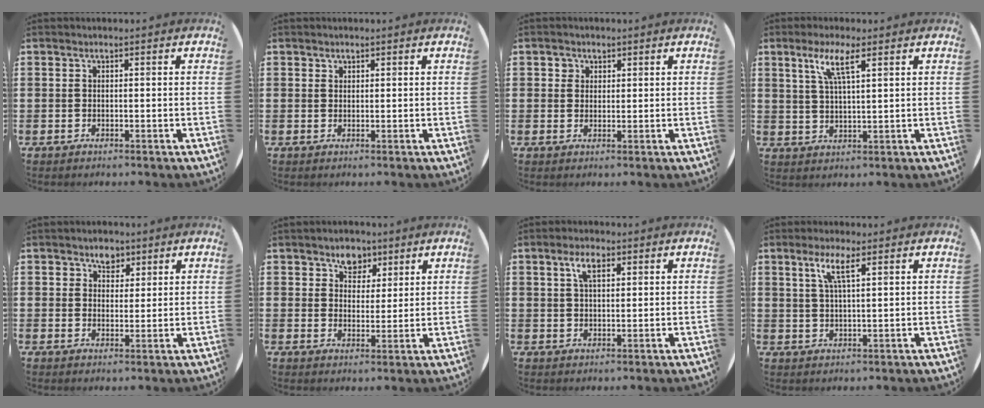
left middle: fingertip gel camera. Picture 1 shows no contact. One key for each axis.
{"total": 0.7, "fx": 0.6, "fy": 0.3, "fz": -0.1, "tx": 0.007, "ty": 0.000, "tz": 0.010}
{"total": 1.6, "fx": 1.1, "fy": 1.1, "fz": 0.2, "tx": 0.011, "ty": -0.003, "tz": 0.018}
{"total": 5.1, "fx": 3.0, "fy": 0.8, "fz": 4.0, "tx": -0.088, "ty": 0.007, "tz": 0.050}
{"total": 2.9, "fx": 2.1, "fy": 1.9, "fz": 0.7, "tx": 0.004, "ty": -0.003, "tz": 0.034}
{"total": 4.1, "fx": 3.0, "fy": 2.7, "fz": 0.8, "tx": -0.002, "ty": 0.001, "tz": 0.051}
{"total": 3.6, "fx": 2.0, "fy": 1.5, "fz": 2.6, "tx": -0.049, "ty": 0.006, "tz": 0.034}
{"total": 4.1, "fx": 2.3, "fy": 0.6, "fz": 3.4, "tx": -0.072, "ty": 0.007, "tz": 0.038}